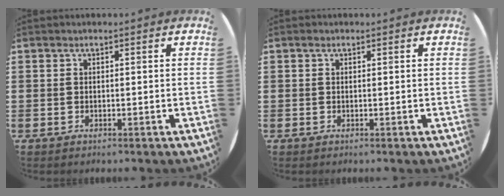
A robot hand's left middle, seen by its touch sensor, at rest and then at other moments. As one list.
[{"total": 0.0}]